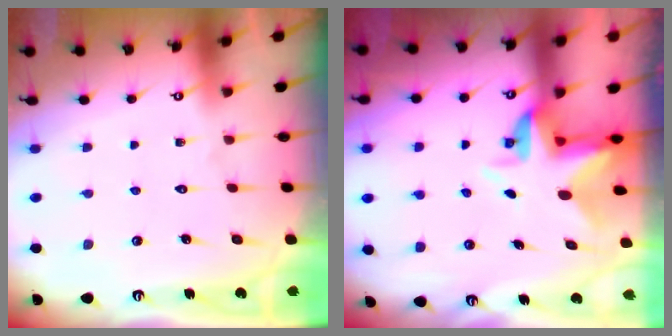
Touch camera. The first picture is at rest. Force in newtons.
{"total": 5.0, "press": 4.9, "slide": 0.3}